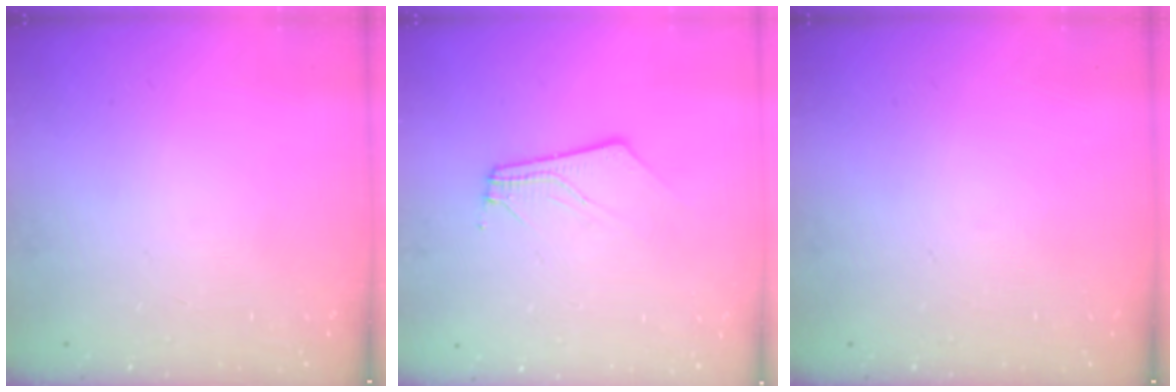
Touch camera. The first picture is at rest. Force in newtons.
{"total": 3.7, "press": 3.7, "slide": 0.2}
{"total": 0.0}